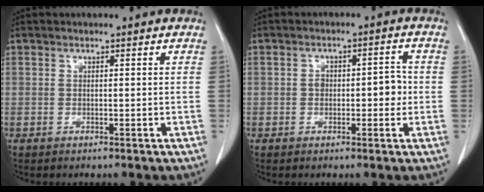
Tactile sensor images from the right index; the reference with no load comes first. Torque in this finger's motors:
{"motor_torque": [0.61, -0.34, 0.06, 0.05]}